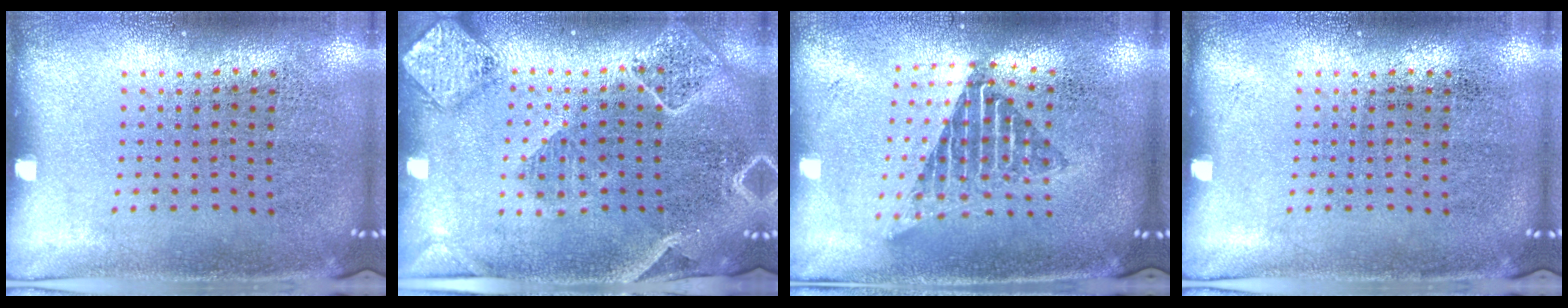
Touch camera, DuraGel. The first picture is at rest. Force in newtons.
{"total": 2.3, "press": 2.1, "slide": 1.0}
{"total": 1.7, "press": 1.4, "slide": 1.0}
{"total": 0.0}